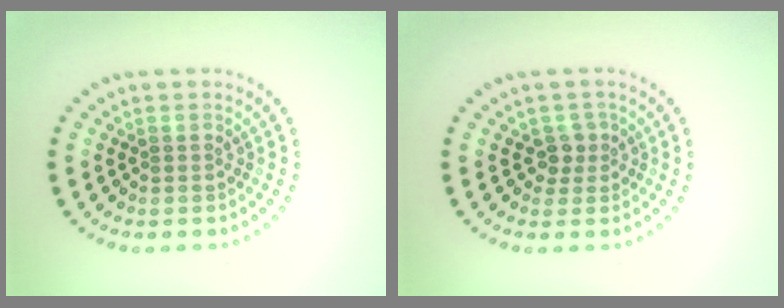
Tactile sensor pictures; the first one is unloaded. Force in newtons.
{"total": 1.5, "press": 1.0, "slide": 1.1}